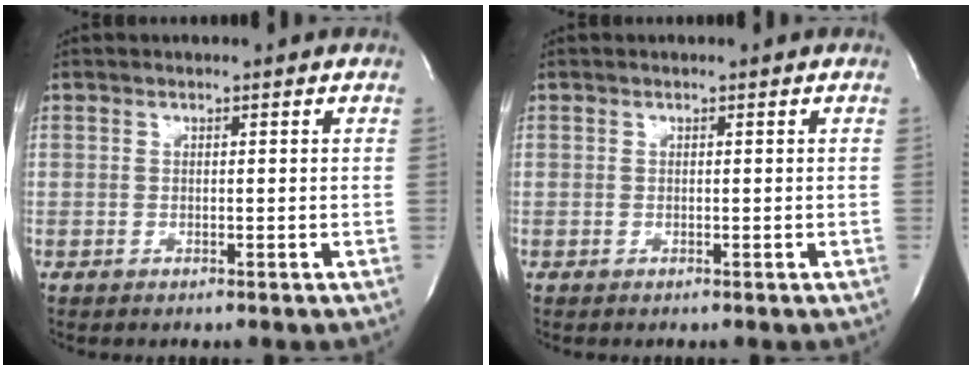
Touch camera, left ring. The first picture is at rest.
{"total": 0.0}